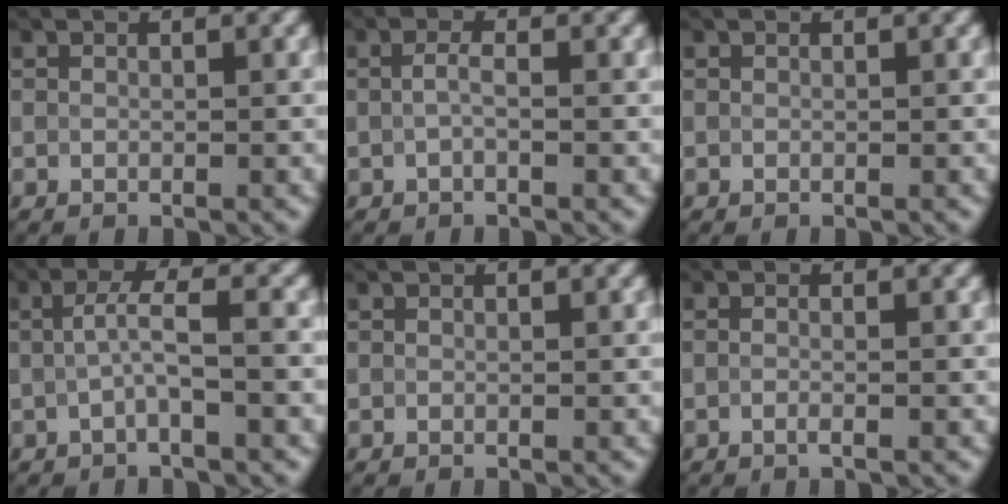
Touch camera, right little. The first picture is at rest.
{"total": 1.1, "force": [-0.2, 0.3, 1.1], "torque": [-0.025, 0.000, -0.006]}
{"total": 0.0}
{"total": 2.8, "force": [-0.2, 0.4, 2.8], "torque": [-0.056, 0.002, -0.008]}
{"total": 0.0}
{"total": 1.0, "force": [-0.3, 0.3, 0.9], "torque": [-0.014, -0.007, -0.009]}